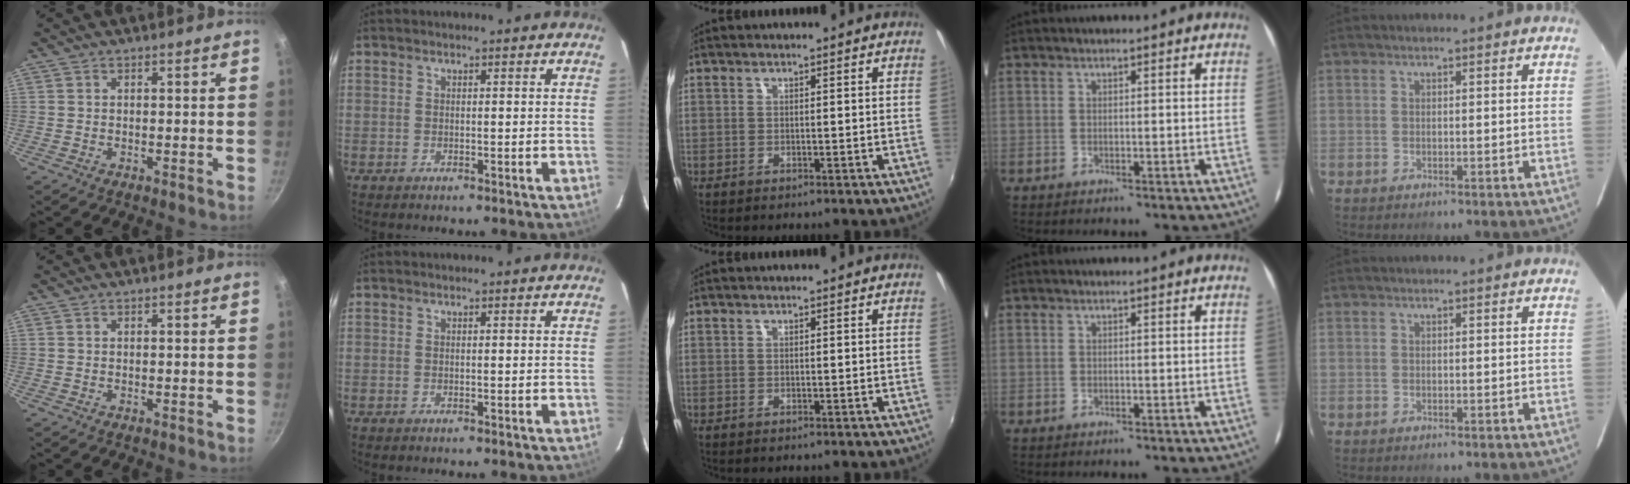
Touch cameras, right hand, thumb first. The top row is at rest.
{}